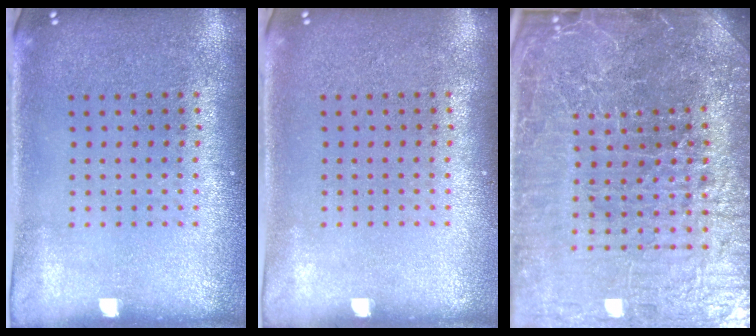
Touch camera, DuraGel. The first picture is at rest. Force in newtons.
{"total": 0.0}
{"total": 6.2, "press": 5.6, "slide": 2.7}